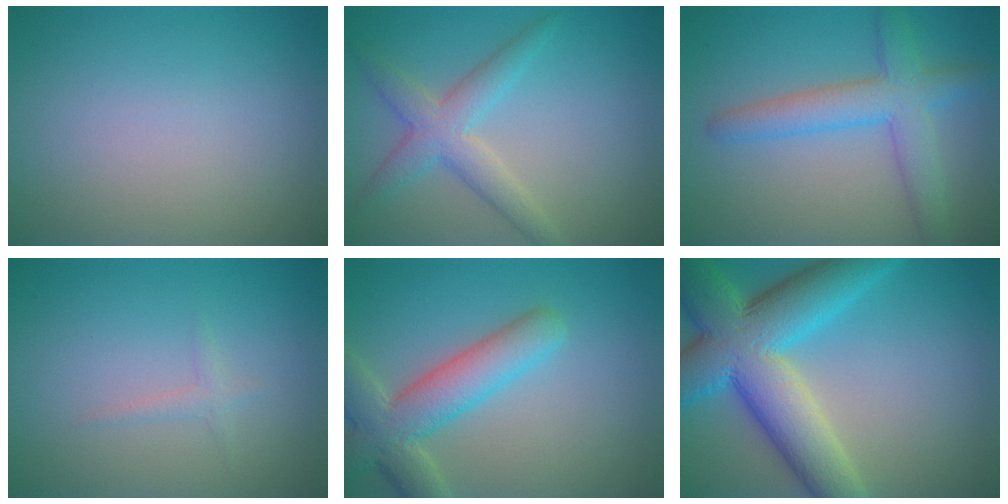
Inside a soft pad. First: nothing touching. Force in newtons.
{"total": 3.8, "press": 3.8, "slide": 0.0}
{"total": 4.8, "press": 4.8, "slide": 0.3}
{"total": 0.8, "press": 0.8, "slide": 0.1}
{"total": 6.1, "press": 6.1, "slide": 0.7}
{"total": 11.6, "press": 11.6, "slide": 0.3}